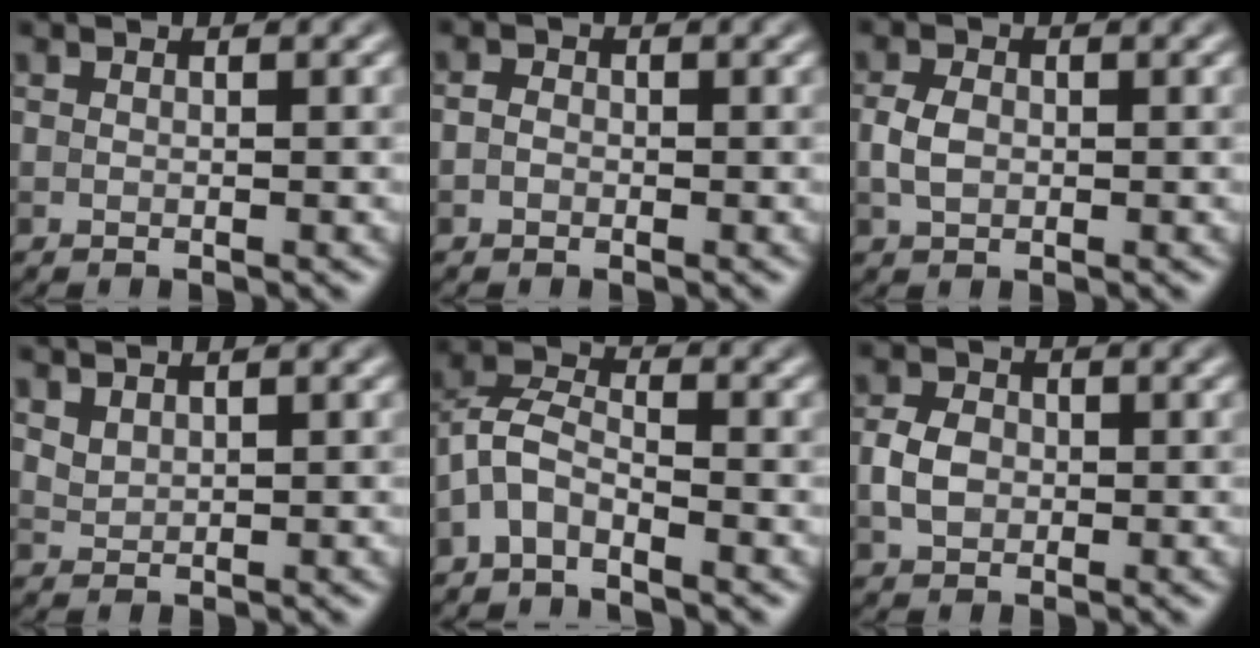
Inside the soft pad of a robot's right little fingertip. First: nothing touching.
{"total": 0.9, "force": [-0.2, 0.7, 0.4], "torque": [-0.010, 0.001, -0.008]}
{"total": 2.2, "force": [-0.1, 1.5, 1.5], "torque": [-0.035, 0.003, -0.005]}
{"total": 1.4, "force": [1.2, 0.4, 0.4], "torque": [-0.016, 0.000, 0.031]}
{"total": 3.3, "force": [-2.3, 1.4, 1.9], "torque": [-0.038, 0.012, -0.056]}
{"total": 2.8, "force": [-0.3, 2.2, 1.8], "torque": [-0.039, 0.003, -0.012]}